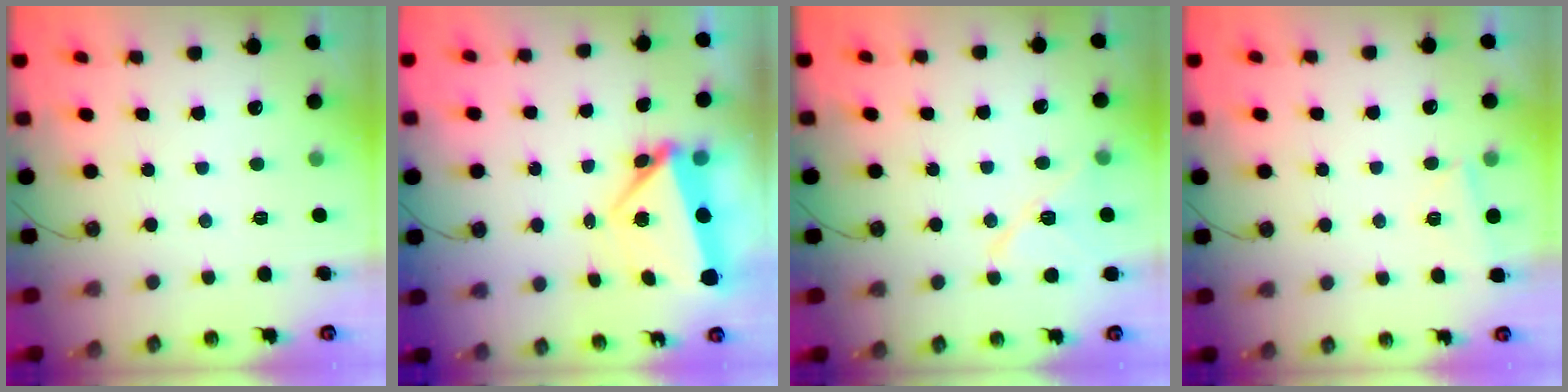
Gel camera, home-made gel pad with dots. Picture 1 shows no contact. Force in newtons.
{"total": 5.8, "press": 4.9, "slide": 3.1}
{"total": 11.2, "press": 10.3, "slide": 4.5}
{"total": 2.7, "press": 2.4, "slide": 1.2}